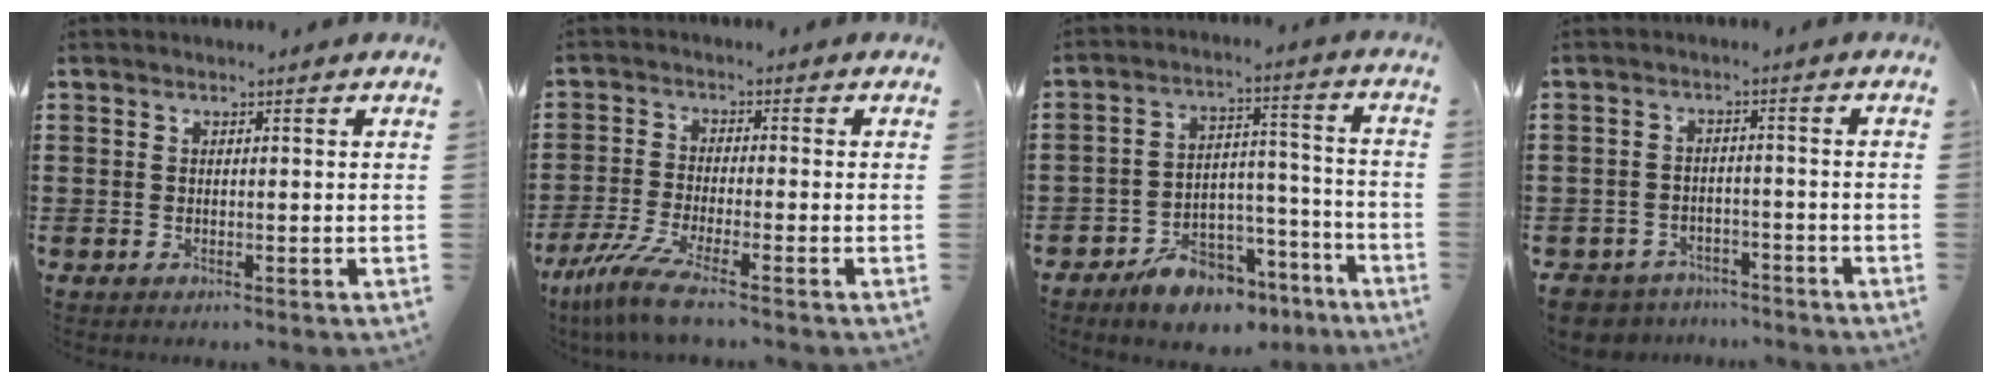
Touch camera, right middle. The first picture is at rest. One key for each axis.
{"total": 6.4, "fx": -4.8, "fy": 0.4, "fz": 4.3, "tx": -0.112, "ty": -0.024, "tz": -0.097}
{"total": 8.1, "fx": -7.0, "fy": 3.4, "fz": 2.1, "tx": -0.032, "ty": 0.040, "tz": -0.128}
{"total": 4.3, "fx": -4.2, "fy": 1.0, "fz": -0.1, "tx": -0.016, "ty": 0.002, "tz": -0.091}